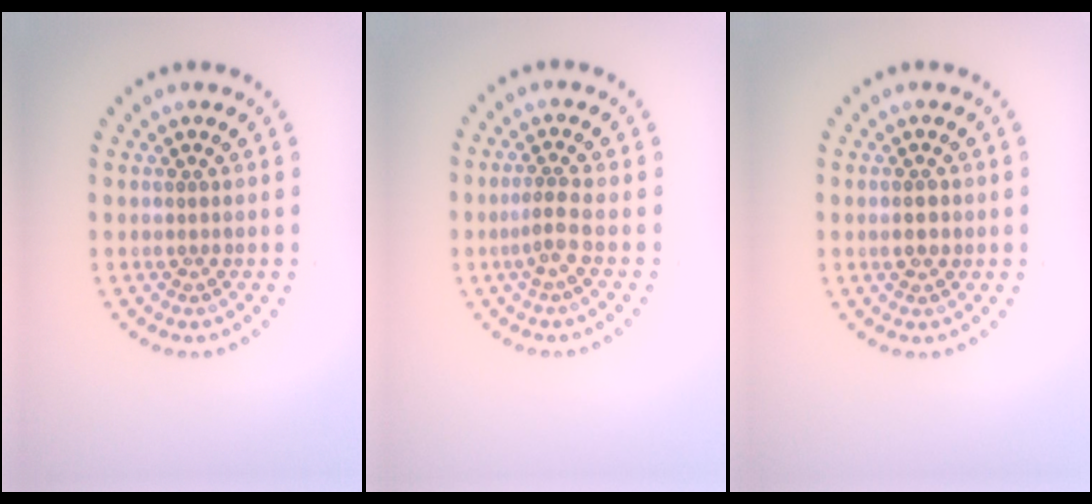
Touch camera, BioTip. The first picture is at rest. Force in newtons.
{"total": 1.7, "press": 1.2, "slide": 1.3}
{"total": 1.2, "press": 1.2, "slide": 0.1}